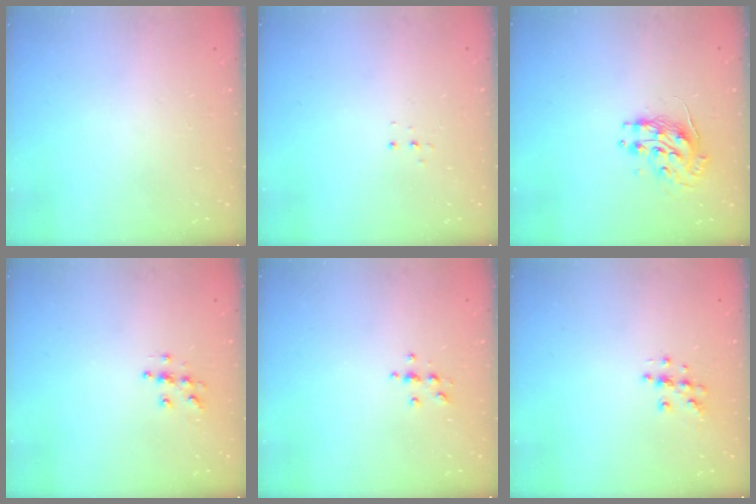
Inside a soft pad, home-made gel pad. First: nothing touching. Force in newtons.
{"total": 3.3, "press": 3.2, "slide": 0.6}
{"total": 9.7, "press": 9.7, "slide": 0.8}
{"total": 5.7, "press": 5.7, "slide": 0.5}
{"total": 3.8, "press": 3.7, "slide": 0.5}
{"total": 5.0, "press": 4.7, "slide": 1.6}